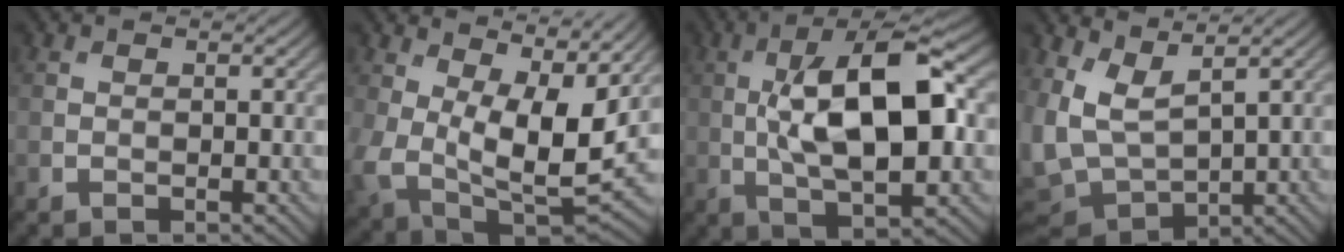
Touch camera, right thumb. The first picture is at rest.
{"total": 13.9, "force": [2.7, 8.3, 10.8], "torque": [-0.231, -0.028, 0.053]}
{"total": 14.6, "force": [0.8, 5.5, 13.5], "torque": [-0.230, 0.011, 0.009]}
{"total": 7.4, "force": [3.1, 3.5, 5.8], "torque": [-0.153, -0.001, 0.060]}